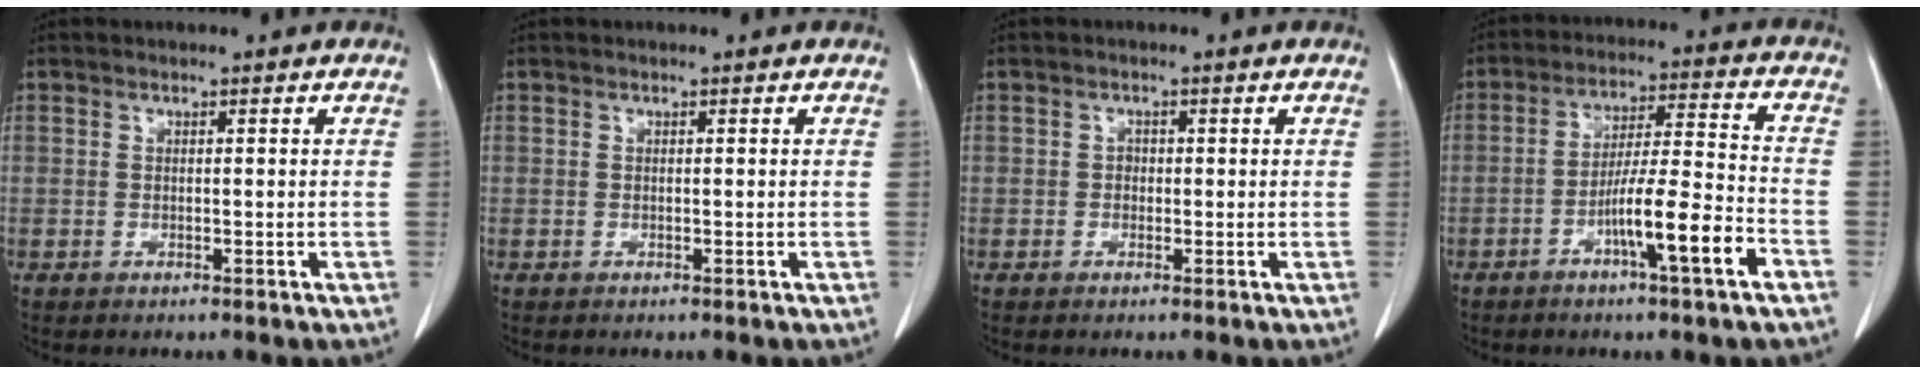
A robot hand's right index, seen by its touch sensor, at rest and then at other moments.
{"total": 0.0}
{"total": 1.0, "force": [-0.1, 0.9, 0.4], "torque": [-0.002, 0.004, -0.004]}
{"total": 10.1, "force": [-4.6, 0.0, 9.0], "torque": [-0.147, 0.004, -0.079]}